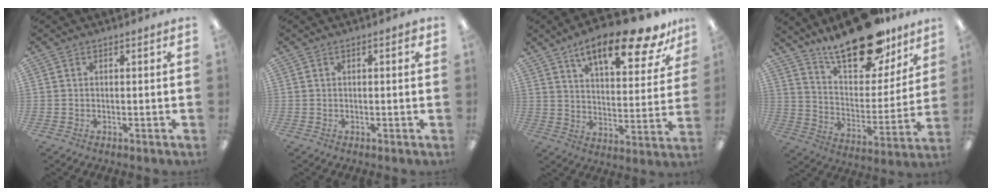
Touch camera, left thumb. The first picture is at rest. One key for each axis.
{"total": 1.6, "fx": 0.5, "fy": 0.5, "fz": 1.4, "tx": -0.020, "ty": 0.001, "tz": 0.006}
{"total": 17.6, "fx": 12.6, "fy": 5.3, "fz": 11.1, "tx": -0.165, "ty": -0.072, "tz": 0.202}
{"total": 23.4, "fx": 18.1, "fy": 9.2, "fz": 11.6, "tx": -0.174, "ty": -0.117, "tz": 0.311}